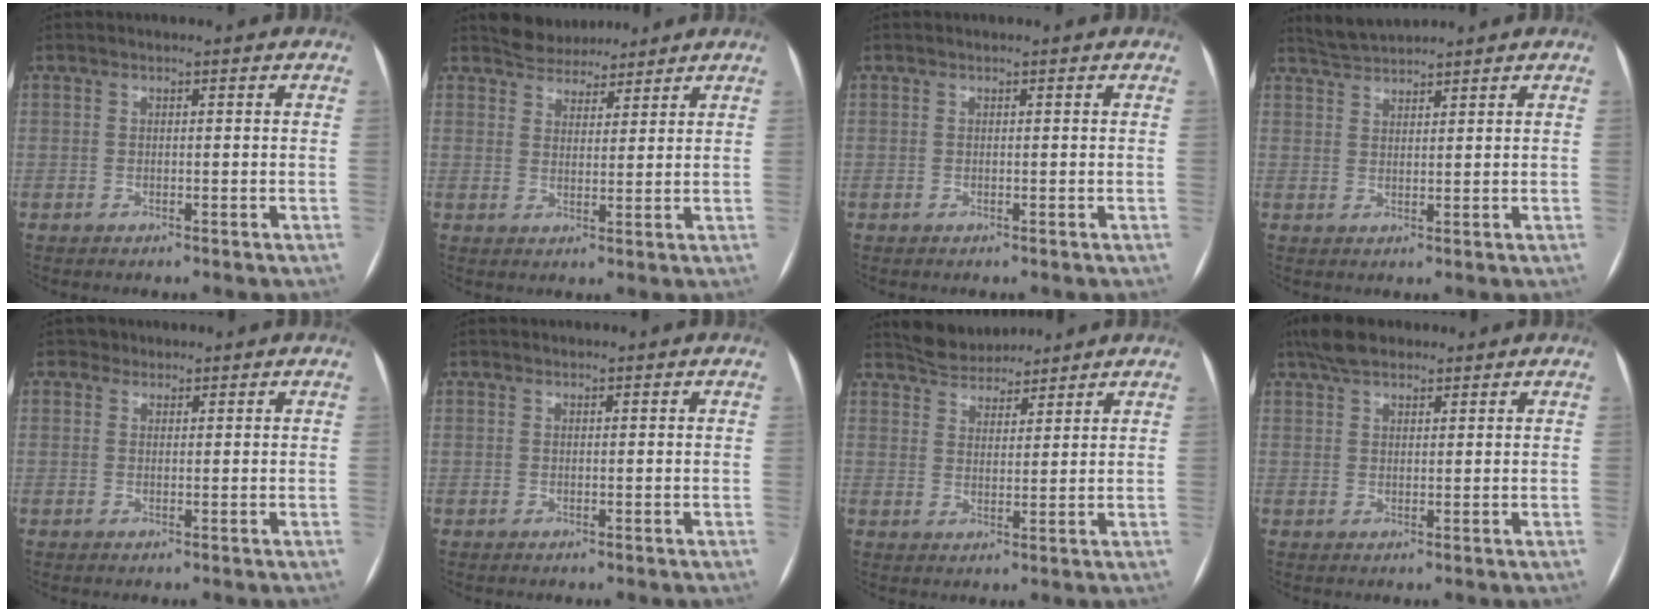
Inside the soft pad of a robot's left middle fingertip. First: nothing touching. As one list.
[{"total": 5.4, "force": [5.0, 2.0, 0.5], "torque": [-0.012, 0.010, 0.083]}, {"total": 0.0}, {"total": 3.4, "force": [3.4, -0.2, 0.1], "torque": [-0.014, 0.014, 0.070]}, {"total": 1.4, "force": [1.1, 0.8, -0.3], "torque": [0.007, 0.001, 0.012]}, {"total": 0.0}, {"total": 6.3, "force": [6.0, 1.8, 0.9], "torque": [-0.021, 0.016, 0.105]}, {"total": 5.3, "force": [4.2, 2.2, 2.4], "torque": [-0.053, 0.021, 0.078]}]